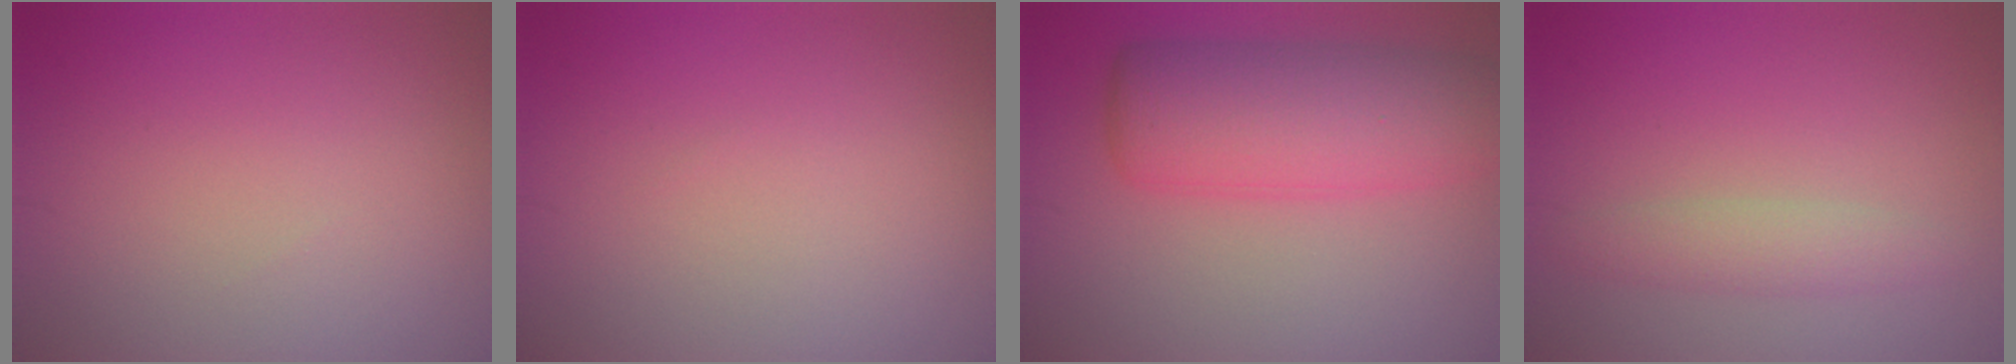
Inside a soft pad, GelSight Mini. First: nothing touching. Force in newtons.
{"total": 0.0}
{"total": 7.9, "press": 7.9, "slide": 0.2}
{"total": 2.2, "press": 2.2, "slide": 0.1}